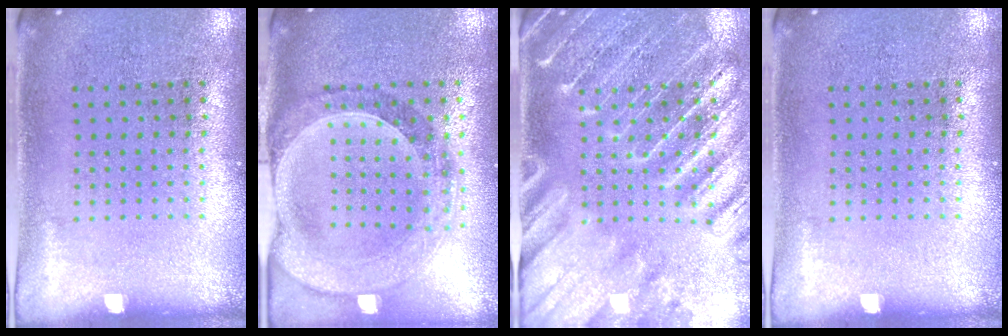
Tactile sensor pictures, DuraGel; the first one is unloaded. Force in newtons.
{"total": 1.4, "press": 1.4, "slide": 0.3}
{"total": 3.8, "press": 3.6, "slide": 1.4}
{"total": 0.0}